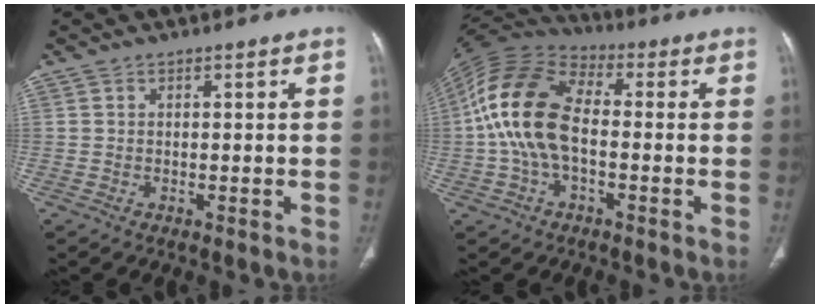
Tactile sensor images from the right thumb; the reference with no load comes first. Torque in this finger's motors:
{"motor_torque": [-0.66, 1.89, 1.99, 0.17, 0.69]}